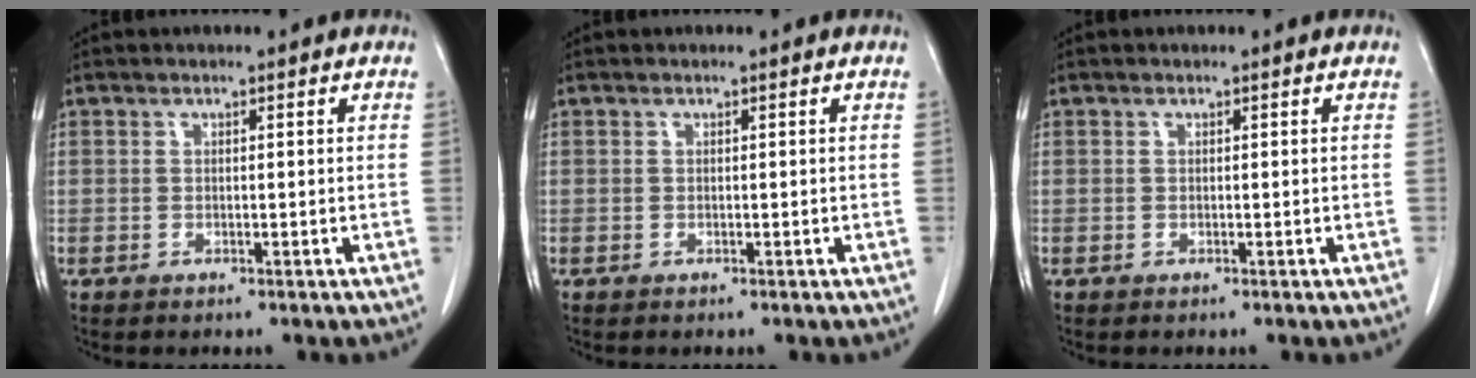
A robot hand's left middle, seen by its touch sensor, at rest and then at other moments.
{"total": 0.0}
{"total": 0.0}